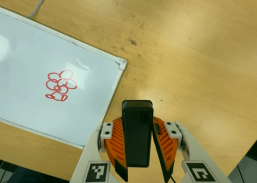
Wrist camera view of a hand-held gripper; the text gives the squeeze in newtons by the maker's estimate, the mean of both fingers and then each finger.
{"total": 8.9, "left": 6.8, "right": 10.9}